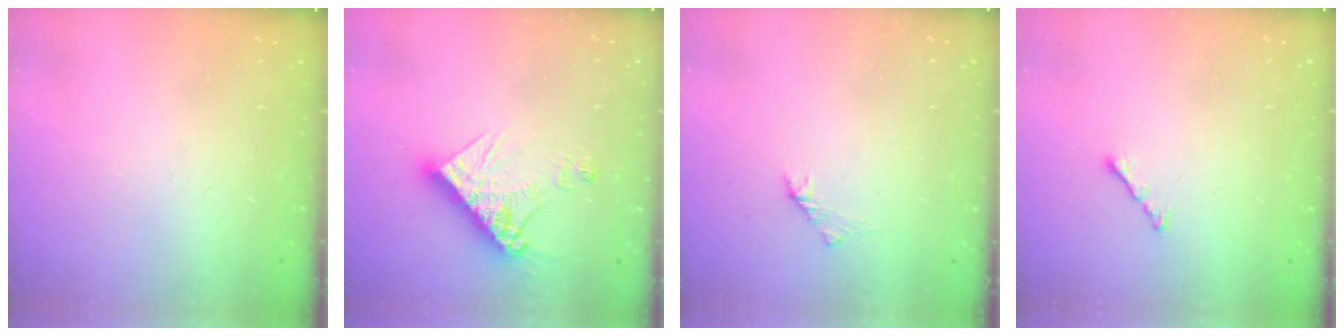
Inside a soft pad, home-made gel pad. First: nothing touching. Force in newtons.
{"total": 13.2, "press": 13.1, "slide": 1.5}
{"total": 2.0, "press": 1.9, "slide": 0.6}
{"total": 1.7, "press": 1.6, "slide": 0.6}